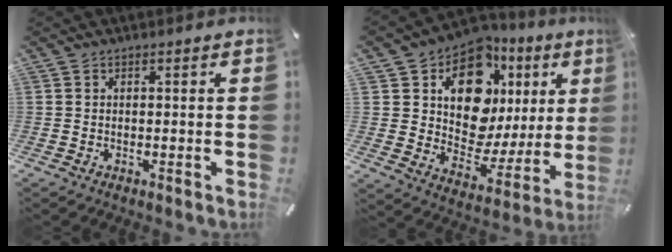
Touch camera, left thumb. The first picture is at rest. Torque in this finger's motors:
{"motor_torque": [2.51, 2.50, 1.48, -1.29, 0.34]}